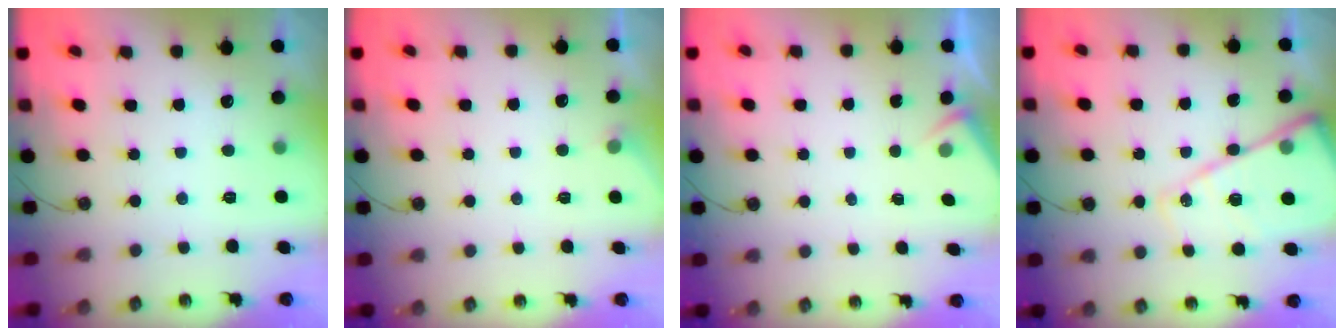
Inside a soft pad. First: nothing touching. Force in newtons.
{"total": 2.6, "press": 2.5, "slide": 0.5}
{"total": 2.6, "press": 2.6, "slide": 0.4}
{"total": 19.3, "press": 19.2, "slide": 2.1}